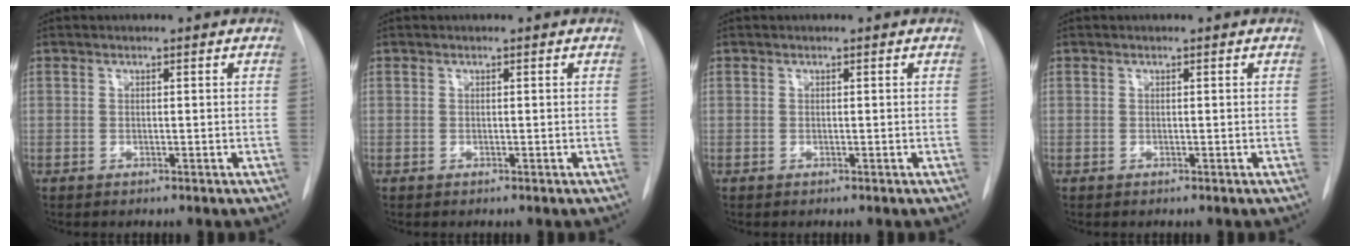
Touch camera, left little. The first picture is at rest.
{"total": 0.0}
{"total": 0.0}
{"total": 0.0}